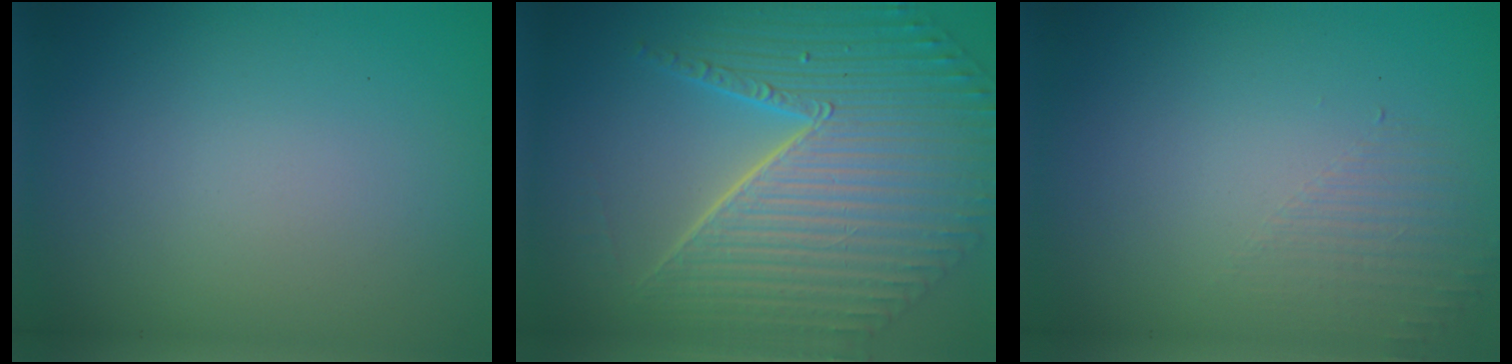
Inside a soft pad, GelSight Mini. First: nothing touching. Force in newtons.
{"total": 11.1, "press": 7.3, "slide": 8.4}
{"total": 1.4, "press": 0.2, "slide": 1.4}